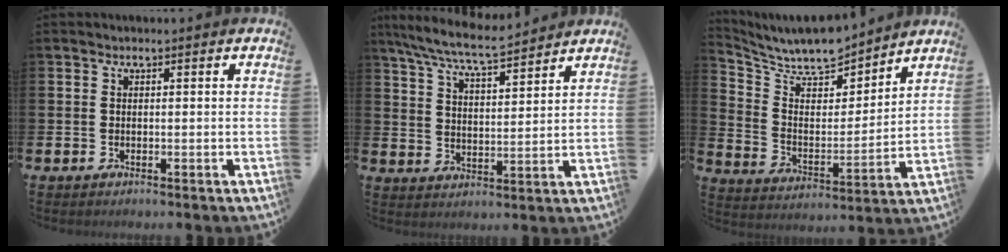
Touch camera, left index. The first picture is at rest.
{"total": 7.7, "force": [7.2, 0.5, 2.7], "torque": [-0.076, -0.040, 0.128]}
{"total": 9.0, "force": [8.6, 2.1, 2.1], "torque": [-0.070, -0.074, 0.147]}